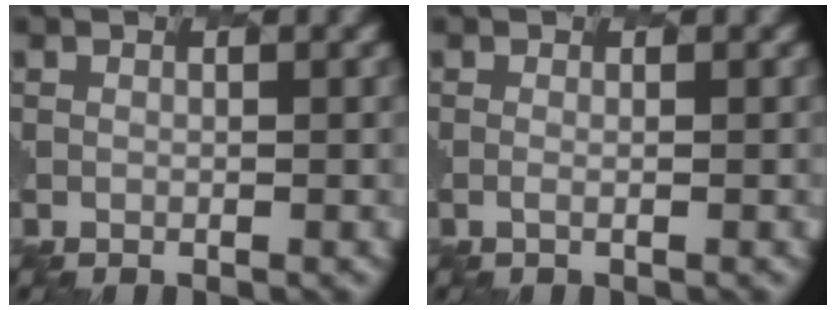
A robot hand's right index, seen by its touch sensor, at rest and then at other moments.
{"total": 1.0, "force": [0.3, 0.5, 0.8], "torque": [0.001, 0.002, -0.009]}